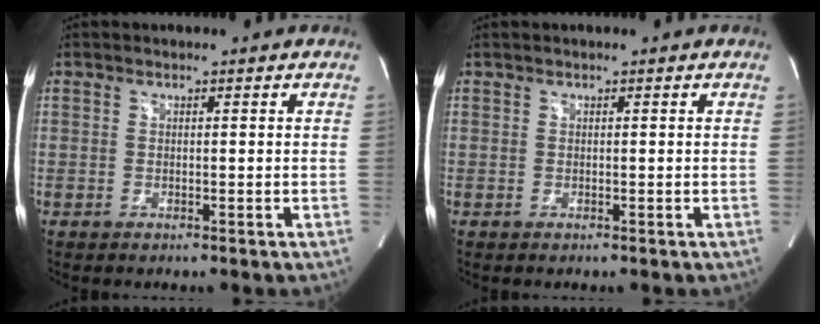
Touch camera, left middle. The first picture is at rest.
{"total": 0.0}